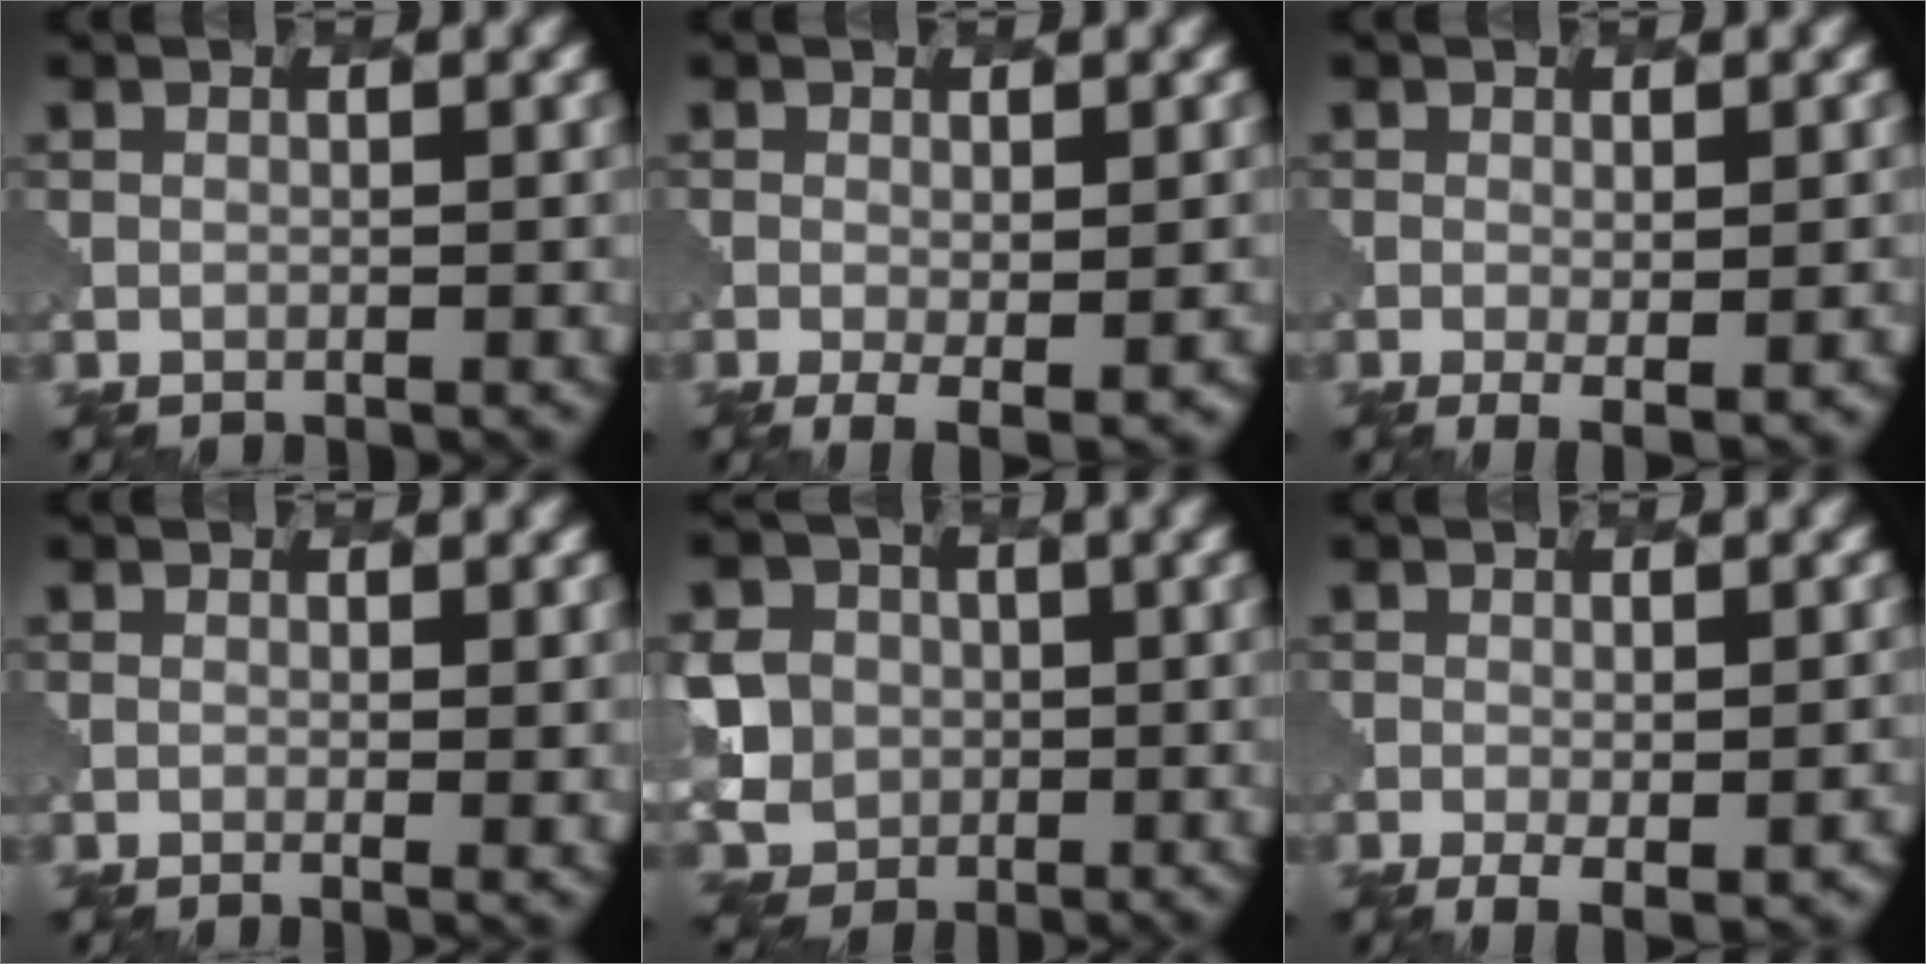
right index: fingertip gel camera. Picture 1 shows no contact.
{"total": 3.4, "force": [-0.9, 1.1, 3.1], "torque": [-0.048, -0.013, -0.009]}
{"total": 3.0, "force": [-0.6, 0.8, 2.8], "torque": [-0.043, -0.011, -0.004]}
{"total": 1.7, "force": [0.3, 0.4, 1.6], "torque": [-0.023, -0.007, 0.007]}
{"total": 6.7, "force": [0.4, 6.2, 2.3], "torque": [-0.061, 0.013, -0.012]}
{"total": 4.1, "force": [-1.6, 1.4, 3.5], "torque": [-0.049, -0.011, -0.016]}